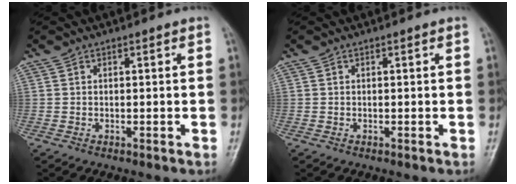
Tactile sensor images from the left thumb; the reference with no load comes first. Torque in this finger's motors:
{"motor_torque": [0.00, 0.00, 0.00, 0.00, 0.00]}